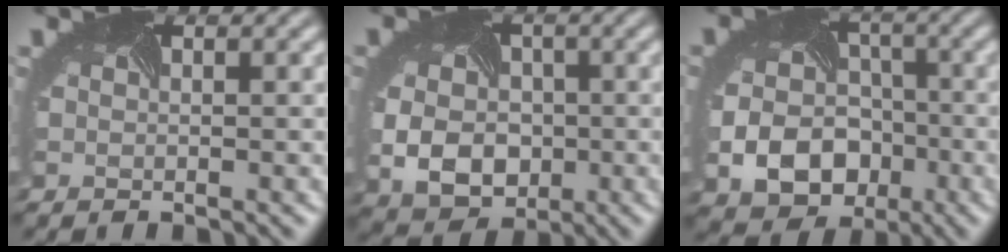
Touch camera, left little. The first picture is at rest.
{"total": 7.6, "force": [-1.0, 6.0, 4.5], "torque": [-0.075, -0.022, -0.014]}
{"total": 7.8, "force": [-2.9, 6.1, 4.0], "torque": [-0.067, -0.027, -0.043]}